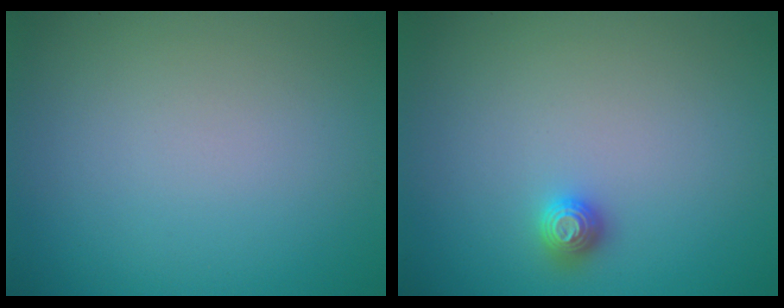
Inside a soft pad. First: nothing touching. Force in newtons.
{"total": 1.3, "press": 1.2, "slide": 0.3}